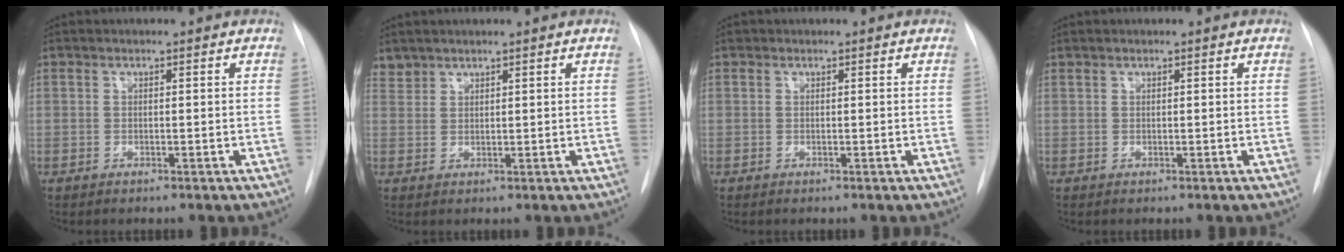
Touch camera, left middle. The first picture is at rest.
{"total": 2.0, "force": [1.8, 0.7, -0.3], "torque": [0.007, 0.009, 0.036]}
{"total": 0.0}
{"total": 0.0}